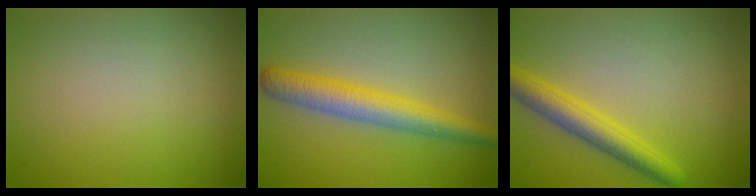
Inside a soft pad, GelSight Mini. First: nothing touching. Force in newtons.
{"total": 4.2, "press": 4.2, "slide": 0.1}
{"total": 3.7, "press": 3.7, "slide": 0.1}